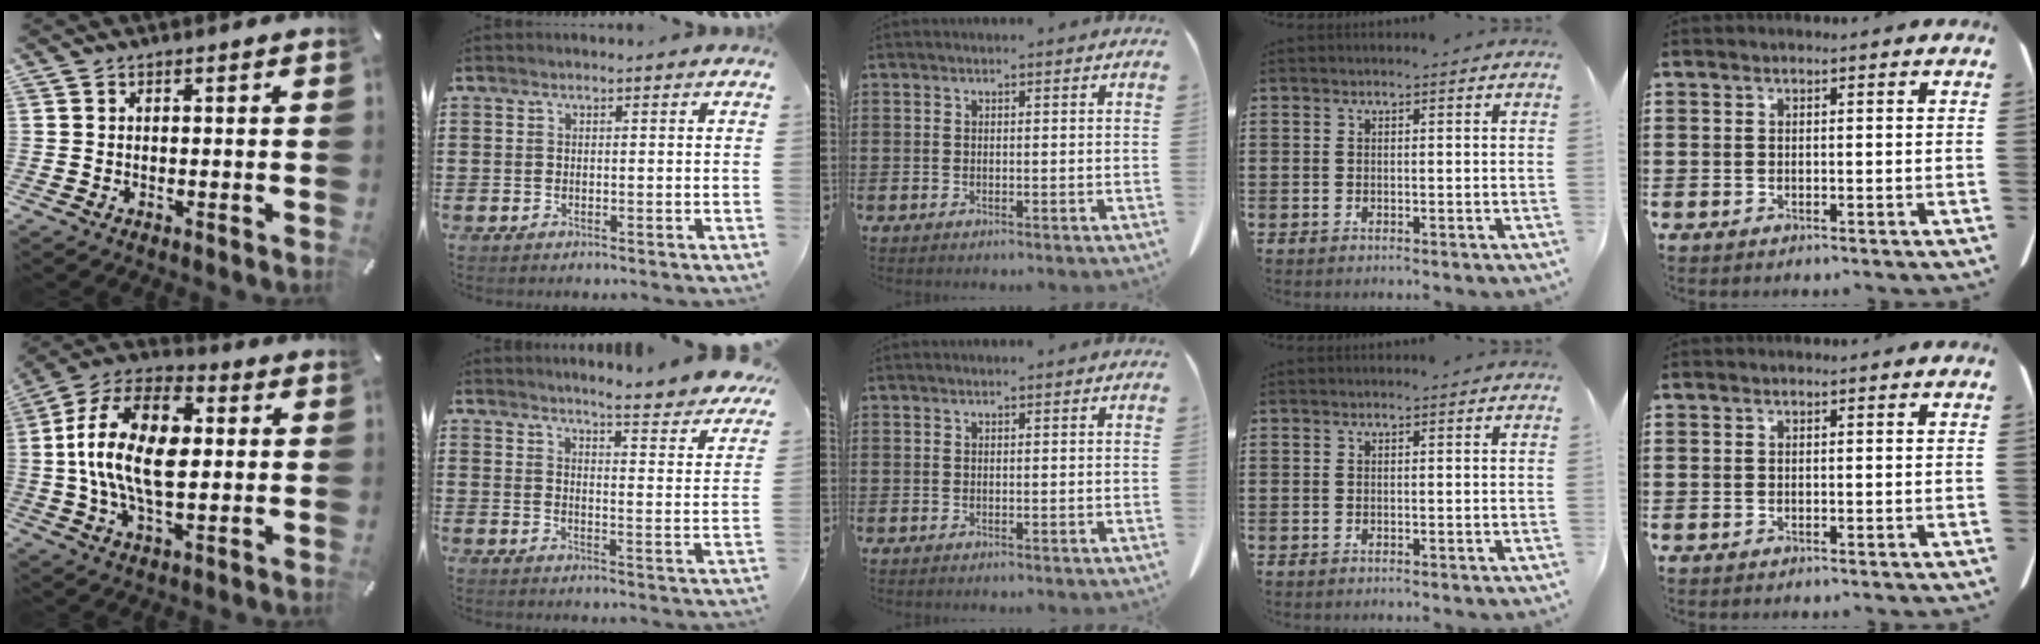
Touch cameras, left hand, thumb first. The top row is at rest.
{"thumb": {"total": 17.7, "force": [0.7, 10.2, 14.4], "torque": [-0.298, 0.009, 0.009]}, "index": {"total": 5.0, "force": [4.7, -0.8, 1.5], "torque": [-0.035, -0.042, 0.073]}}